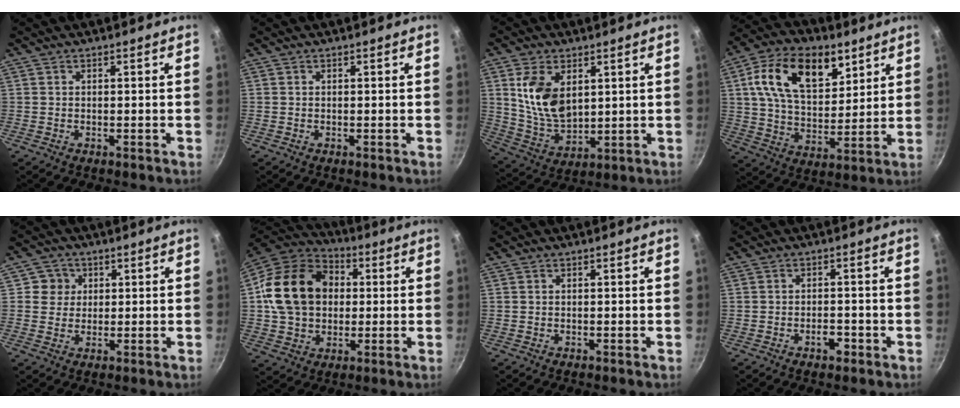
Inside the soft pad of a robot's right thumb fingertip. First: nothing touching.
{"total": 0.0}
{"total": 12.2, "force": [3.6, 7.4, 8.9], "torque": [-0.156, -0.028, 0.080]}
{"total": 18.9, "force": [8.2, 11.2, 12.9], "torque": [-0.191, -0.023, 0.135]}
{"total": 4.3, "force": [1.1, 4.1, 0.4], "torque": [0.032, 0.002, 0.011]}
{"total": 19.8, "force": [2.4, 15.5, 12.1], "torque": [-0.190, 0.026, 0.036]}
{"total": 0.0}
{"total": 2.8, "force": [-1.5, 1.5, 1.9], "torque": [-0.018, 0.014, -0.023]}